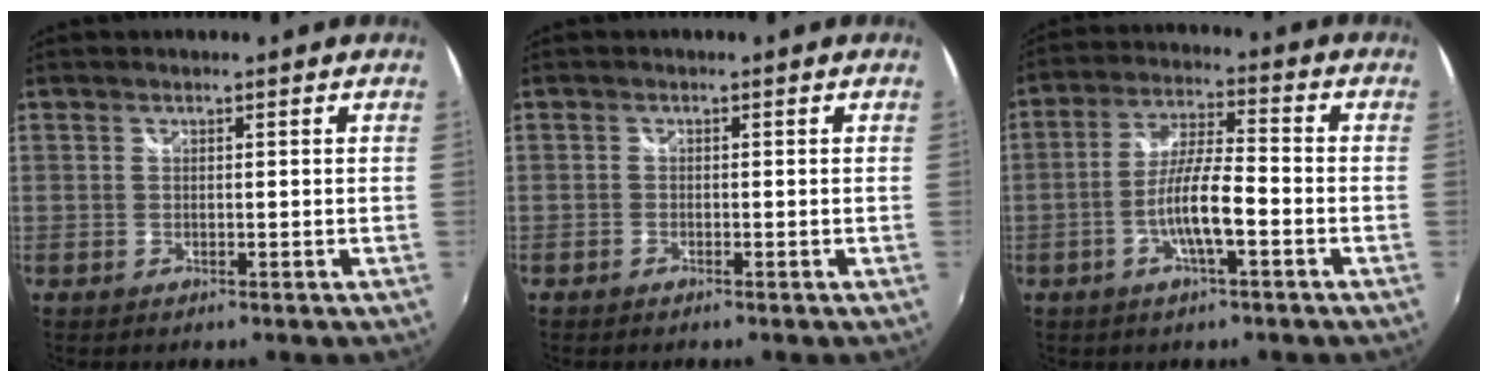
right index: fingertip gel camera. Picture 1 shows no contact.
{"total": 0.7, "force": [-0.6, 0.3, 0.0], "torque": [-0.003, -0.003, -0.015]}
{"total": 8.7, "force": [-3.3, 1.4, 8.0], "torque": [-0.157, 0.002, -0.060]}